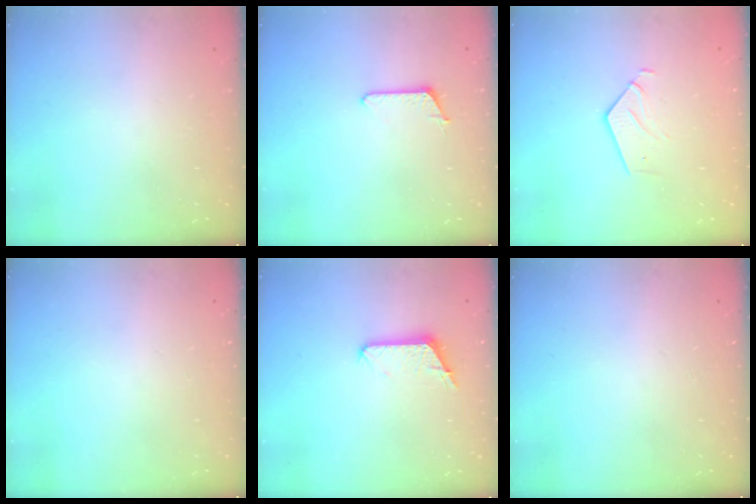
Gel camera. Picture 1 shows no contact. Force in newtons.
{"total": 5.6, "press": 5.5, "slide": 0.7}
{"total": 3.6, "press": 3.6, "slide": 0.3}
{"total": 0.0}
{"total": 6.3, "press": 6.3, "slide": 0.6}
{"total": 0.0}